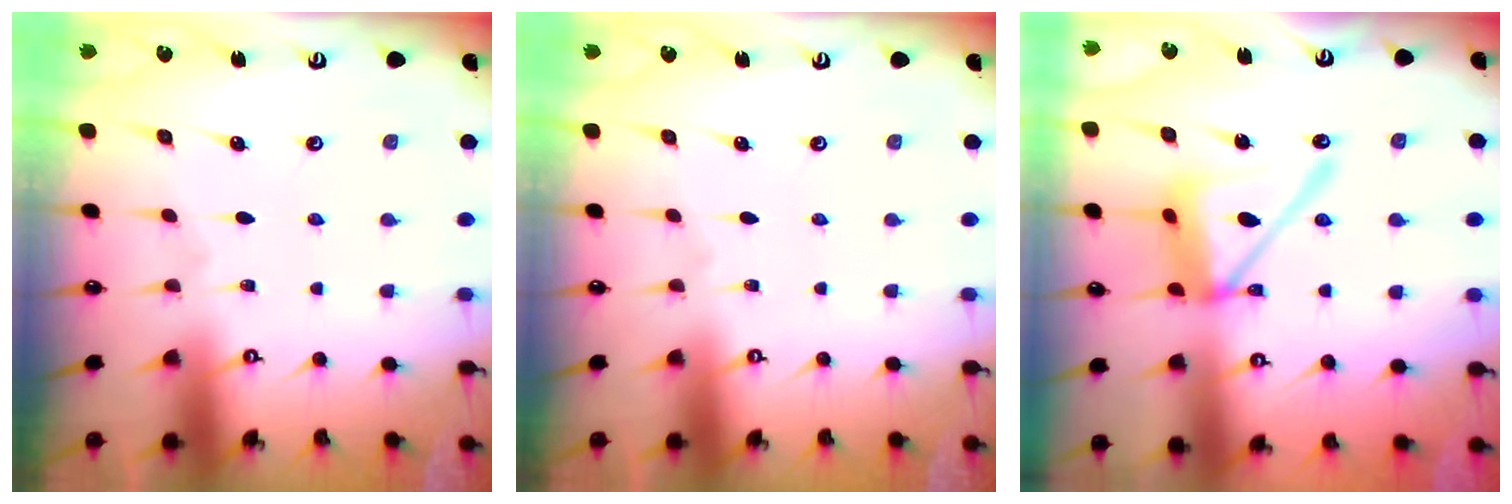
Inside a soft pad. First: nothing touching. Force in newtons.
{"total": 0.0}
{"total": 14.5, "press": 14.4, "slide": 1.6}